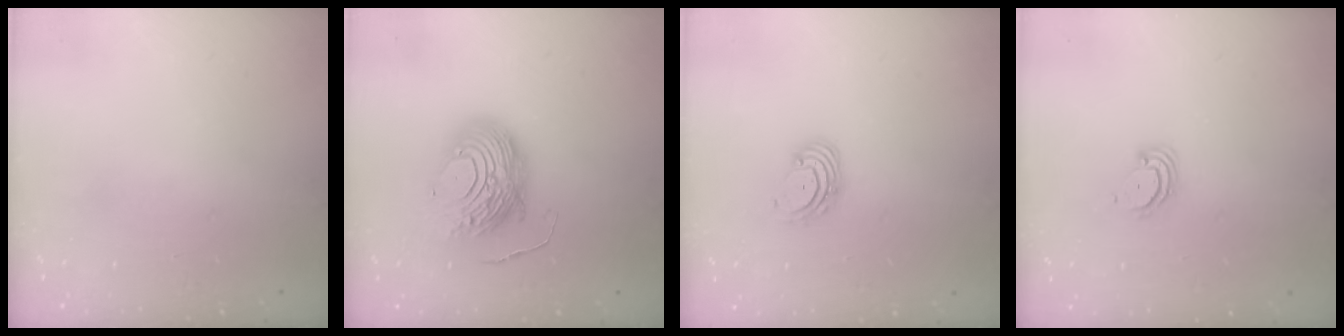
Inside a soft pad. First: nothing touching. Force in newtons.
{"total": 12.2, "press": 12.2, "slide": 1.2}
{"total": 3.3, "press": 3.2, "slide": 0.5}
{"total": 3.5, "press": 3.5, "slide": 0.3}